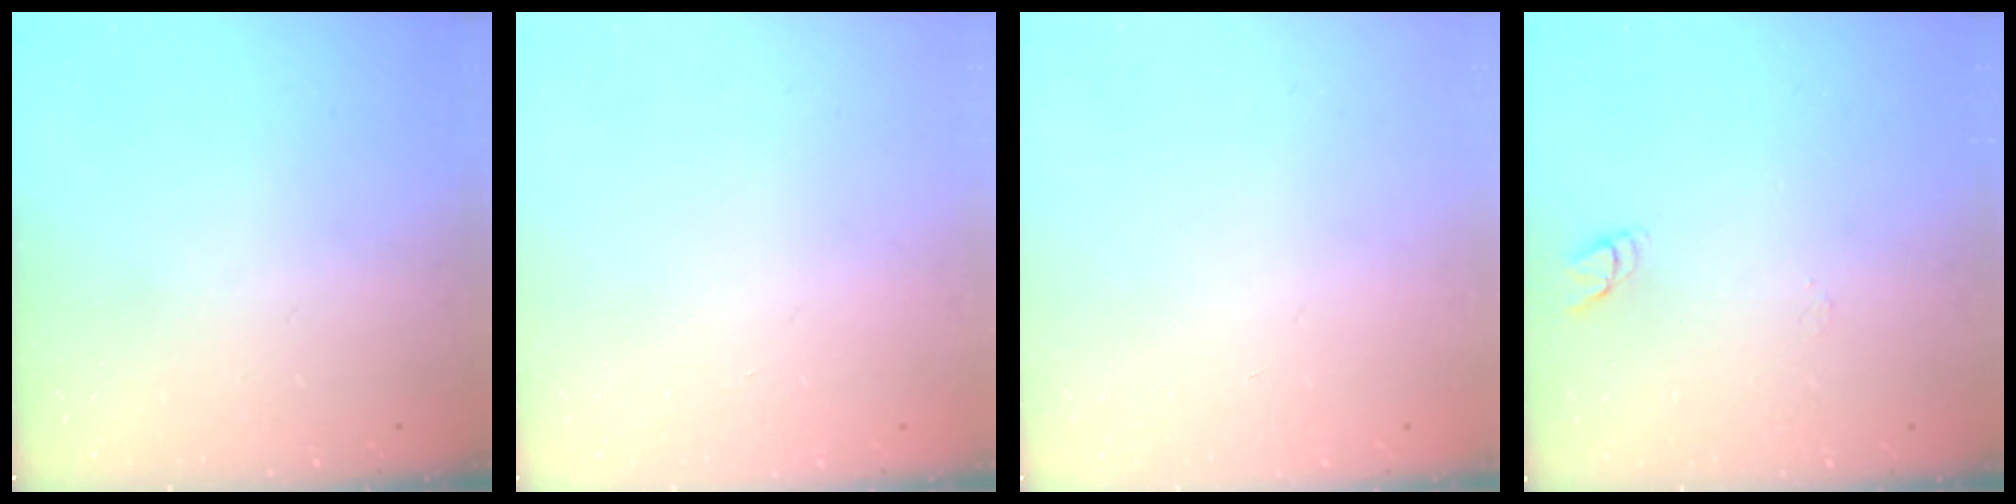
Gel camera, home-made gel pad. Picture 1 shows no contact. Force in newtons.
{"total": 0.0}
{"total": 0.0}
{"total": 6.6, "press": 6.6, "slide": 0.5}